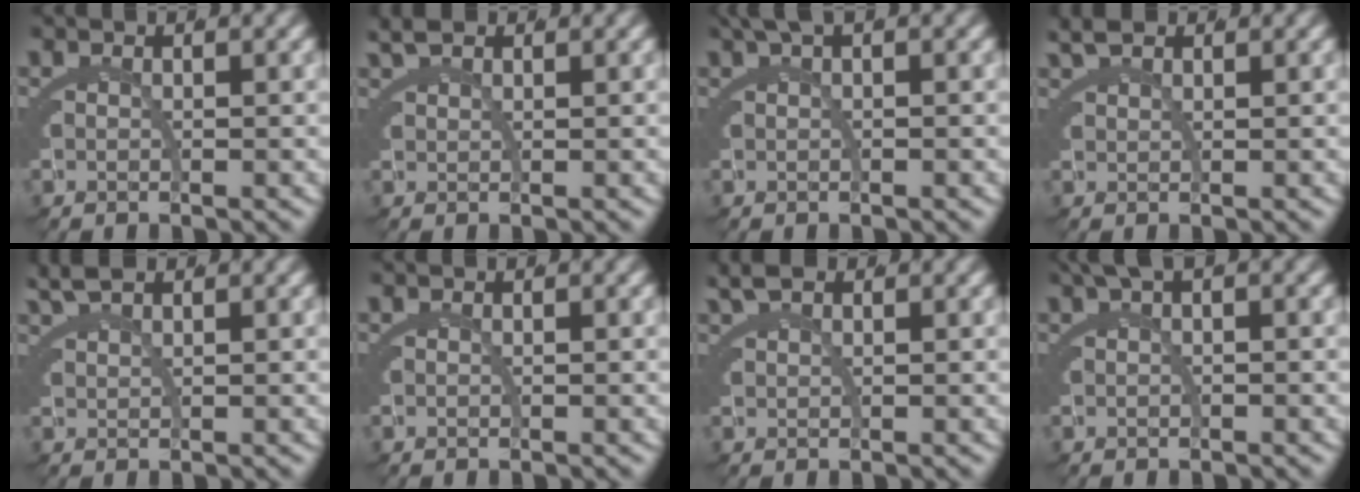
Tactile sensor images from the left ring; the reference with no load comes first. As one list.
[{"total": 2.8, "force": [2.3, 1.0, 1.2], "torque": [-0.020, 0.013, 0.034]}, {"total": 1.9, "force": [1.6, -0.1, 1.1], "torque": [-0.021, 0.015, 0.026]}, {"total": 2.7, "force": [2.4, 0.8, 1.1], "torque": [-0.016, 0.012, 0.037]}, {"total": 2.6, "force": [2.4, 0.2, 0.8], "torque": [-0.013, 0.013, 0.043]}, {"total": 0.0}, {"total": 3.1, "force": [2.3, 1.5, 1.5], "torque": [-0.026, 0.017, 0.030]}, {"total": 1.6, "force": [1.3, -0.2, 1.0], "torque": [-0.019, 0.014, 0.022]}]